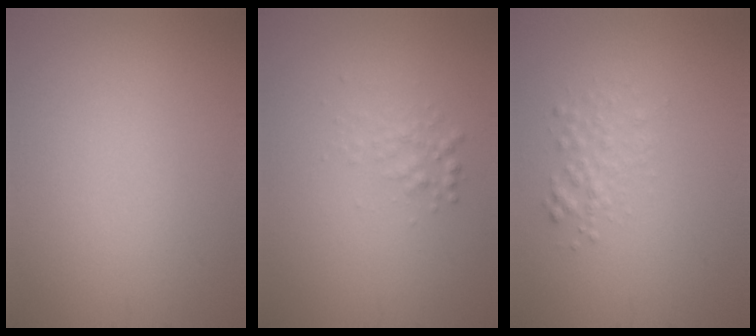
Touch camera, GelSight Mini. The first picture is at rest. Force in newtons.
{"total": 1.5, "press": 1.5, "slide": 0.1}
{"total": 1.7, "press": 1.7, "slide": 0.1}